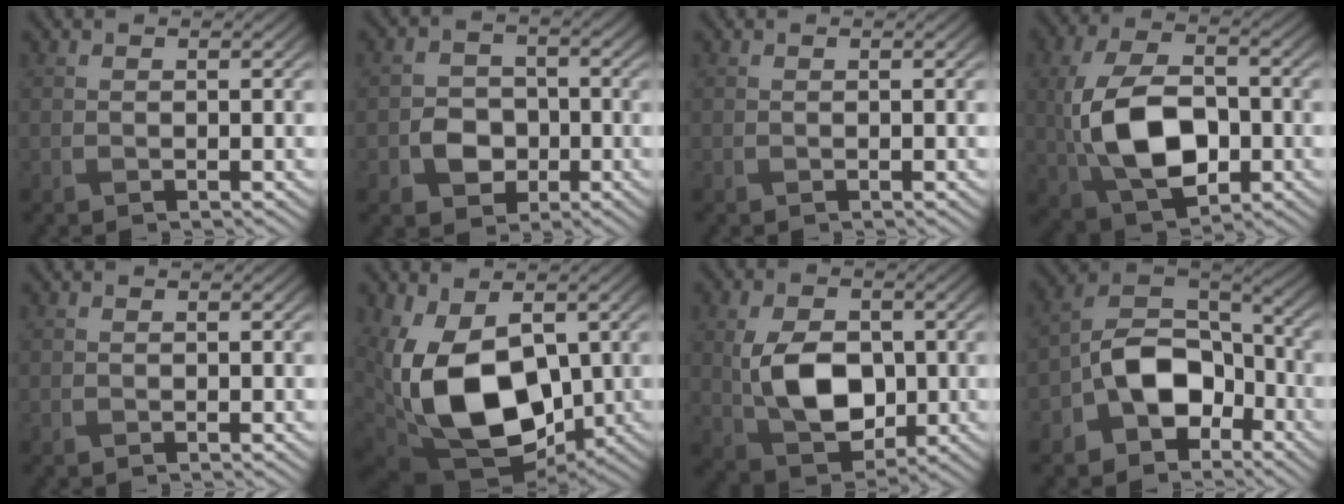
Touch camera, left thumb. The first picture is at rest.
{"total": 4.3, "force": [-1.4, 3.6, 1.9], "torque": [-0.031, 0.001, -0.028]}
{"total": 0.0}
{"total": 12.0, "force": [-1.7, 7.3, 9.3], "torque": [-0.212, -0.006, -0.033]}
{"total": 0.0}
{"total": 16.2, "force": [-1.5, 9.9, 12.7], "torque": [-0.273, -0.035, -0.017]}
{"total": 9.3, "force": [-0.3, 6.1, 6.9], "torque": [-0.149, -0.009, -0.005]}
{"total": 10.0, "force": [-4.7, 6.6, 5.9], "torque": [-0.108, 0.002, -0.111]}